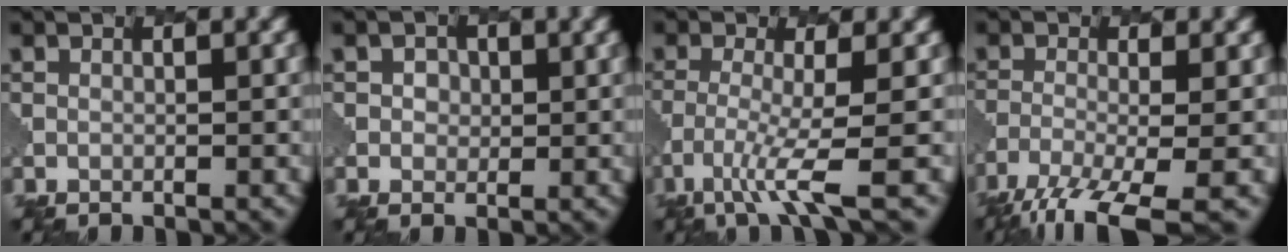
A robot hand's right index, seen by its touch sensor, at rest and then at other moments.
{"total": 1.8, "force": [0.4, 1.6, 0.5], "torque": [0.002, 0.000, 0.005]}
{"total": 4.4, "force": [-2.1, 0.6, 3.8], "torque": [-0.080, -0.012, -0.050]}
{"total": 7.7, "force": [-5.0, 1.9, 5.5], "torque": [-0.099, -0.016, -0.099]}